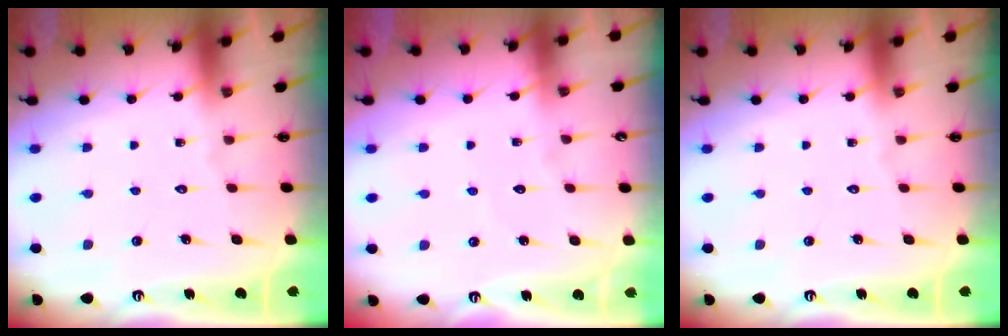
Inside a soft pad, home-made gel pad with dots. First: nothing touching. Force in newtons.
{"total": 2.9, "press": 2.9, "slide": 0.2}
{"total": 0.0}